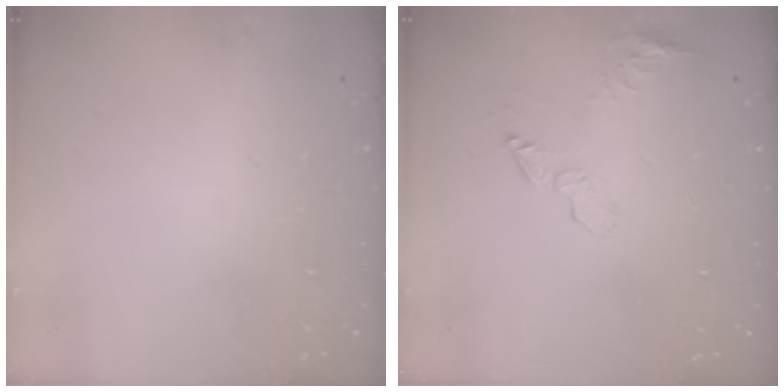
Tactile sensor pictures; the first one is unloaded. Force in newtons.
{"total": 6.6, "press": 6.6, "slide": 0.3}